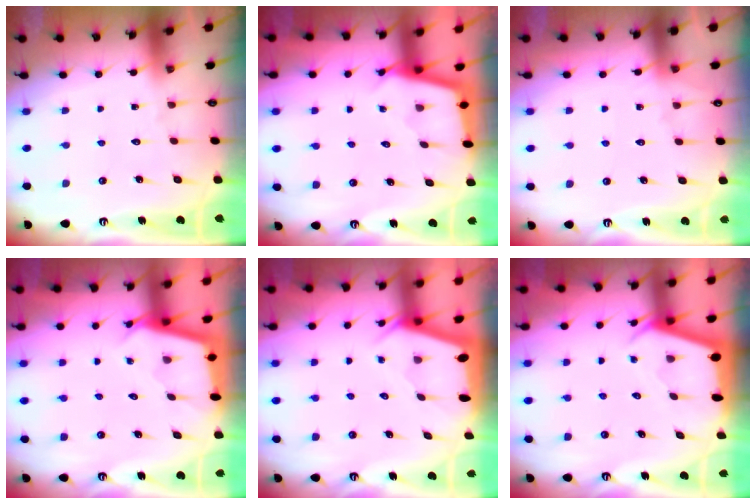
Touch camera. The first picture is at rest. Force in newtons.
{"total": 2.2, "press": 2.2, "slide": 0.2}
{"total": 3.6, "press": 3.6, "slide": 0.6}
{"total": 2.4, "press": 2.4, "slide": 0.2}
{"total": 2.1, "press": 2.1, "slide": 0.3}
{"total": 2.5, "press": 2.5, "slide": 0.3}